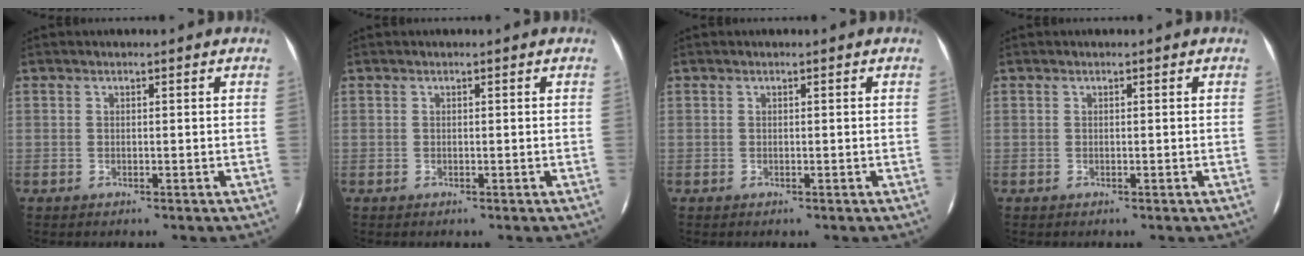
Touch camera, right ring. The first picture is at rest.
{"total": 0.0}
{"total": 0.0}
{"total": 0.0}